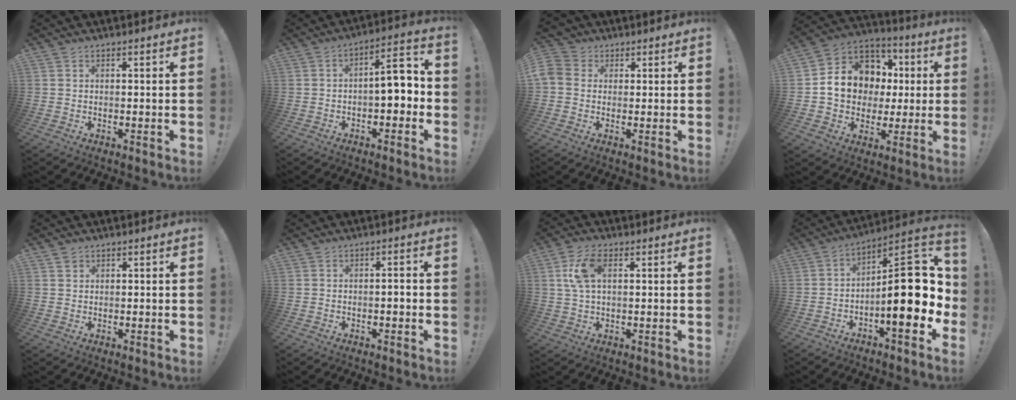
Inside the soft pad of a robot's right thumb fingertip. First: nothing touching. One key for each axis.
{"total": 8.5, "fx": -1.1, "fy": 3.7, "fz": 7.5, "tx": -0.102, "ty": 0.006, "tz": -0.022}
{"total": 5.0, "fx": 0.6, "fy": 4.5, "fz": 2.0, "tx": -0.052, "ty": 0.003, "tz": 0.010}
{"total": 14.4, "fx": 2.1, "fy": 12.2, "fz": 7.4, "tx": -0.103, "ty": -0.001, "tz": 0.059}
{"total": 1.2, "fx": 0.9, "fy": 0.8, "fz": 0.1, "tx": 0.002, "ty": -0.003, "tz": 0.016}
{"total": 2.3, "fx": -0.9, "fy": 0.3, "fz": 2.1, "tx": -0.039, "ty": 0.007, "tz": -0.017}
{"total": 8.6, "fx": 2.2, "fy": 4.4, "fz": 7.1, "tx": -0.144, "ty": 0.008, "tz": 0.042}
{"total": 20.5, "fx": -2.0, "fy": 7.4, "fz": 19.0, "tx": -0.264, "ty": 0.012, "tz": -0.025}